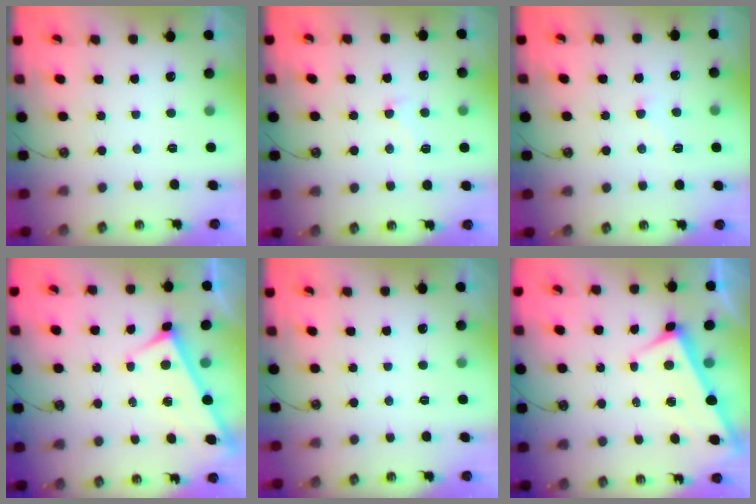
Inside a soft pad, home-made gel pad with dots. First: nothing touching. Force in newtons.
{"total": 0.8, "press": 0.4, "slide": 0.7}
{"total": 1.7, "press": 1.7, "slide": 0.2}
{"total": 2.9, "press": 2.9, "slide": 0.2}
{"total": 0.0}
{"total": 3.1, "press": 3.1, "slide": 0.0}